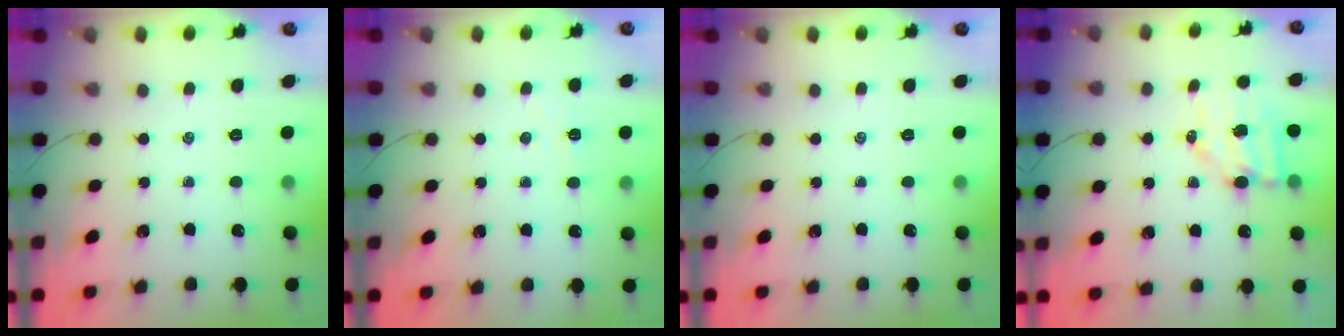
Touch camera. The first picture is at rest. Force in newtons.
{"total": 2.8, "press": 2.7, "slide": 0.8}
{"total": 0.0}
{"total": 7.8, "press": 7.8, "slide": 0.8}